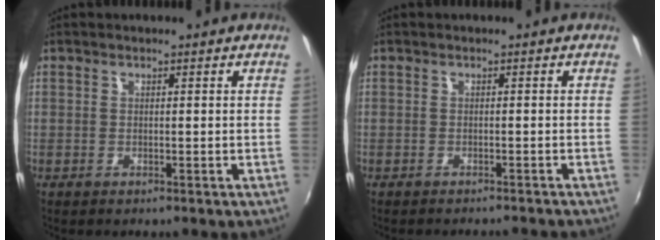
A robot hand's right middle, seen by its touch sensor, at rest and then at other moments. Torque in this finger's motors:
{"motor_torque": [-0.02, -0.26, -0.01, 0.00]}